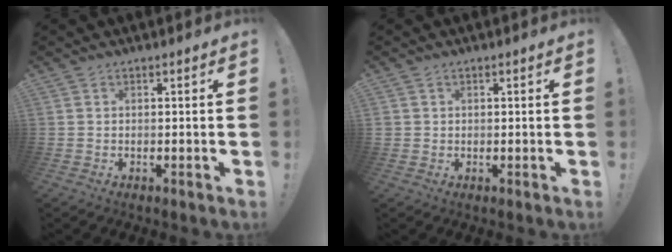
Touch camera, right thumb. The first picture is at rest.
{"total": 1.2, "force": [0.4, 1.1, 0.2], "torque": [0.003, 0.000, 0.006]}